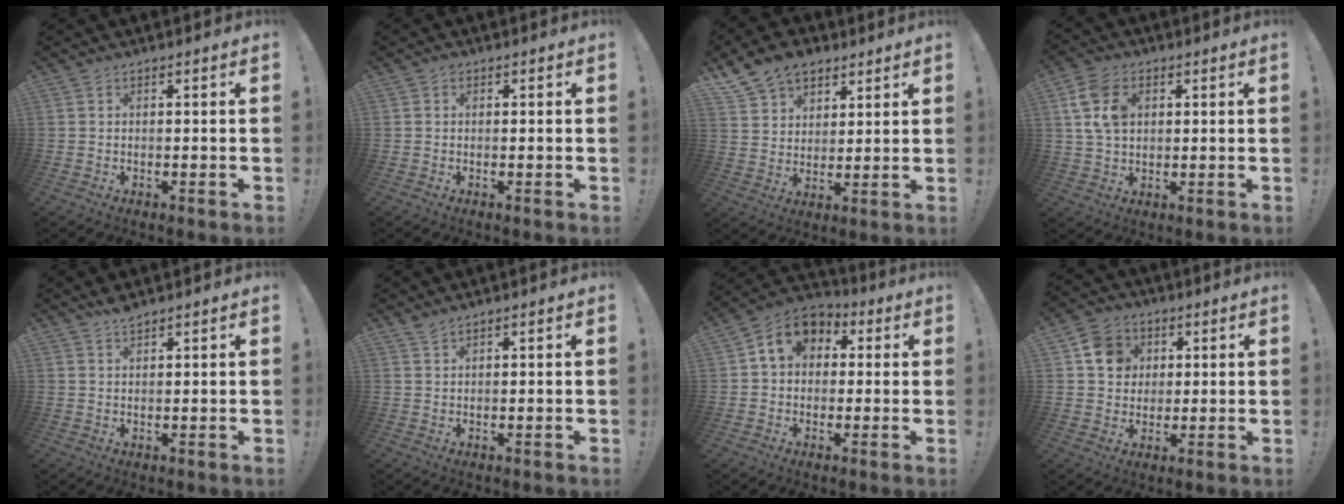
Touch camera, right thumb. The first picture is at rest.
{"total": 0.7, "force": [0.2, 0.5, 0.4], "torque": [-0.001, 0.000, 0.001]}
{"total": 11.1, "force": [7.4, 7.6, 3.2], "torque": [-0.062, -0.043, 0.147]}
{"total": 10.8, "force": [3.2, 7.4, 7.2], "torque": [-0.130, 0.000, 0.065]}
{"total": 2.4, "force": [2.2, 0.4, 0.9], "torque": [-0.004, -0.017, 0.037]}
{"total": 1.8, "force": [1.6, 0.3, 0.8], "torque": [-0.009, -0.008, 0.028]}
{"total": 9.8, "force": [2.7, 7.7, 5.5], "torque": [-0.086, 0.005, 0.057]}
{"total": 9.8, "force": [3.2, 8.7, 3.2], "torque": [-0.032, -0.014, 0.065]}